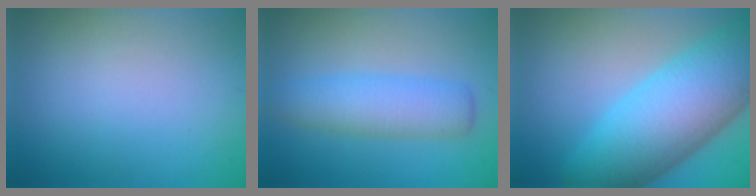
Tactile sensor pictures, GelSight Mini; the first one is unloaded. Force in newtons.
{"total": 4.4, "press": 4.4, "slide": 0.1}
{"total": 12.1, "press": 12.1, "slide": 0.3}